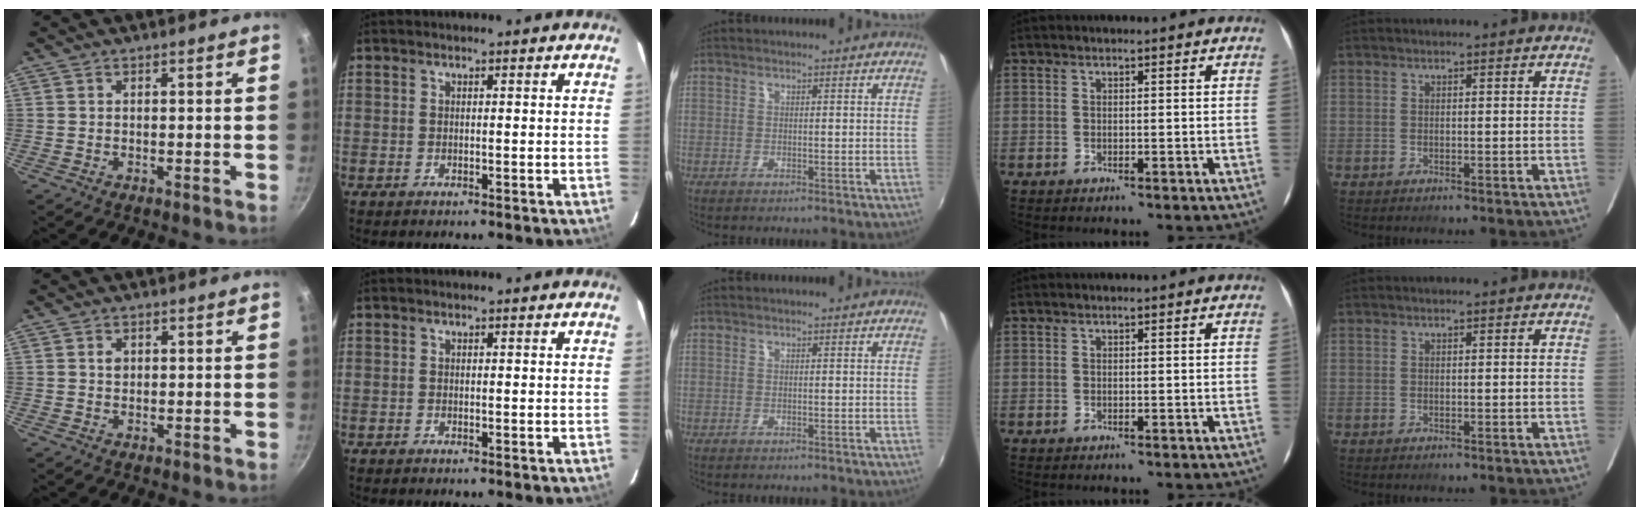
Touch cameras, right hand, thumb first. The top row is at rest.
{"thumb": {"total": 1.4, "force": [0.3, 1.1, 0.8], "torque": [-0.008, 0.002, 0.003]}}